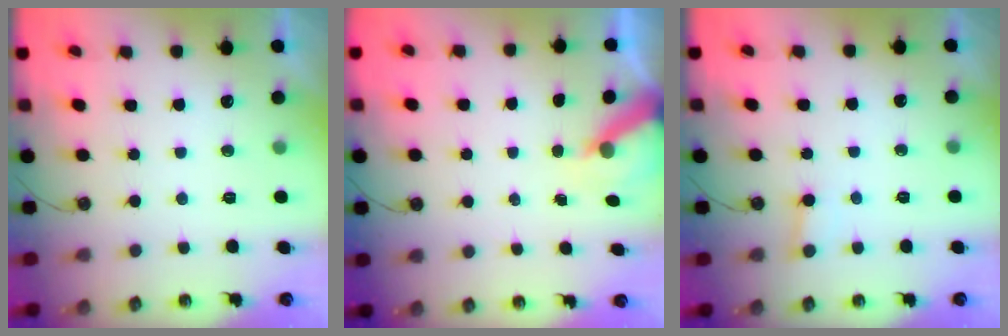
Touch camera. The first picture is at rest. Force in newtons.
{"total": 5.6, "press": 5.5, "slide": 0.5}
{"total": 2.6, "press": 2.6, "slide": 0.1}